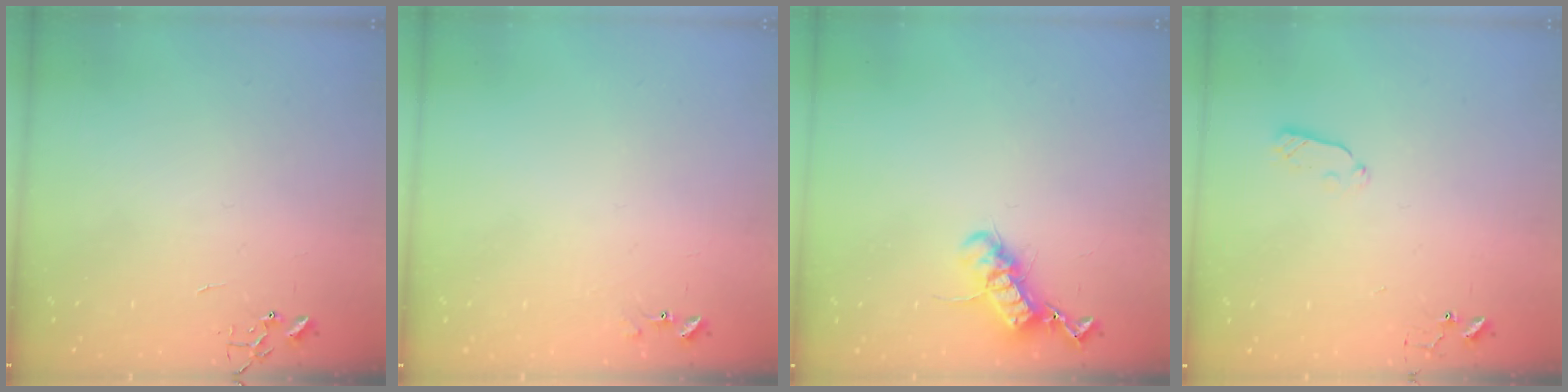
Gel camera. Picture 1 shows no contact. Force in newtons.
{"total": 6.0, "press": 5.9, "slide": 0.6}
{"total": 12.8, "press": 12.8, "slide": 0.8}
{"total": 4.5, "press": 4.5, "slide": 0.4}